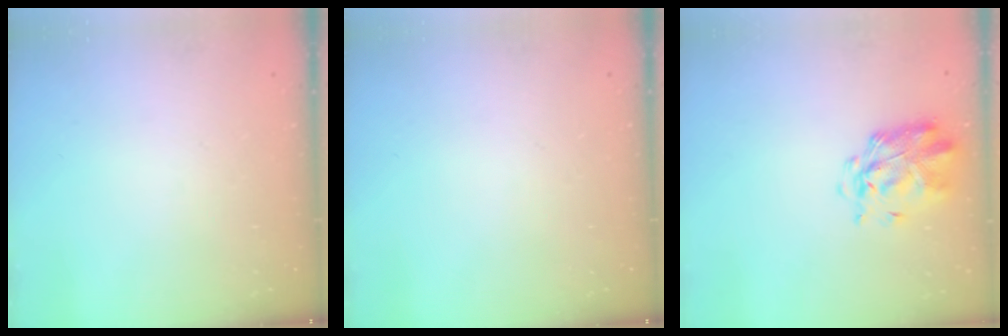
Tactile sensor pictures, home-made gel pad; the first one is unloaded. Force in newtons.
{"total": 0.0}
{"total": 2.9, "press": 2.8, "slide": 0.8}